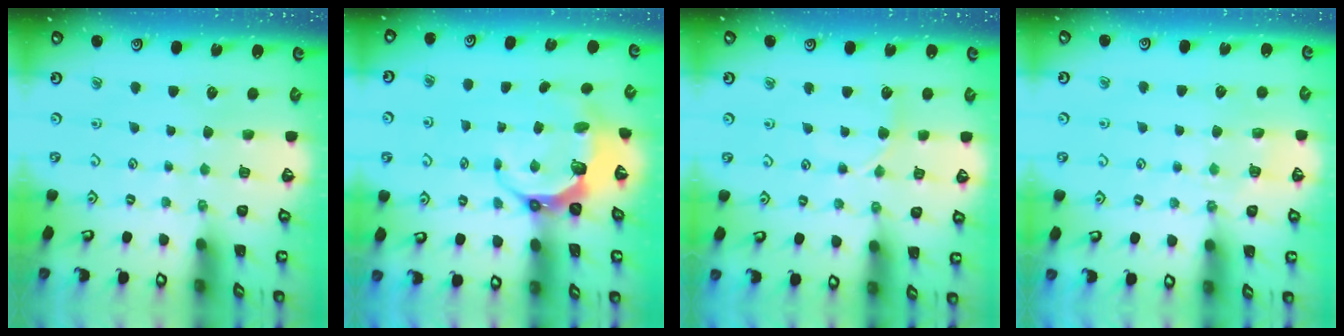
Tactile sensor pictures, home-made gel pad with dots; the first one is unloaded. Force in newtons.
{"total": 7.8, "press": 6.6, "slide": 4.3}
{"total": 3.5, "press": 3.5, "slide": 0.5}
{"total": 4.7, "press": 4.6, "slide": 0.5}